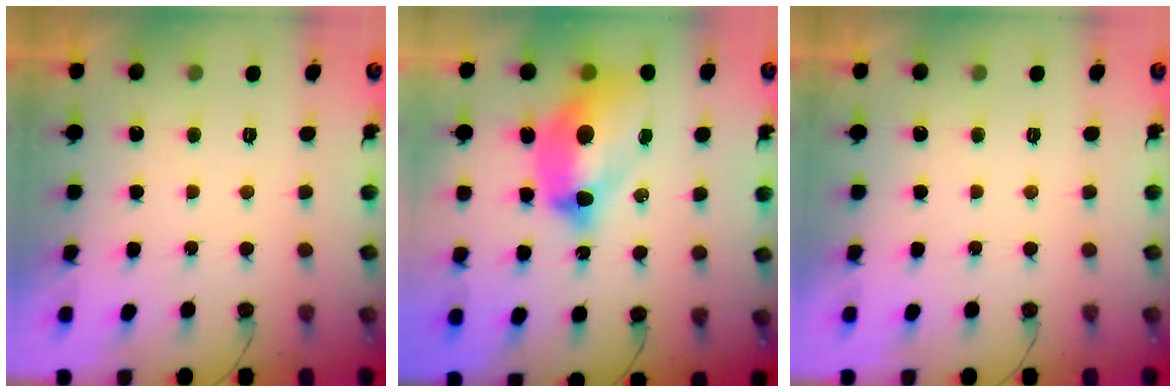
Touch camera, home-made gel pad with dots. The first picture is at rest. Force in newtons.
{"total": 15.6, "press": 15.5, "slide": 1.4}
{"total": 0.0}